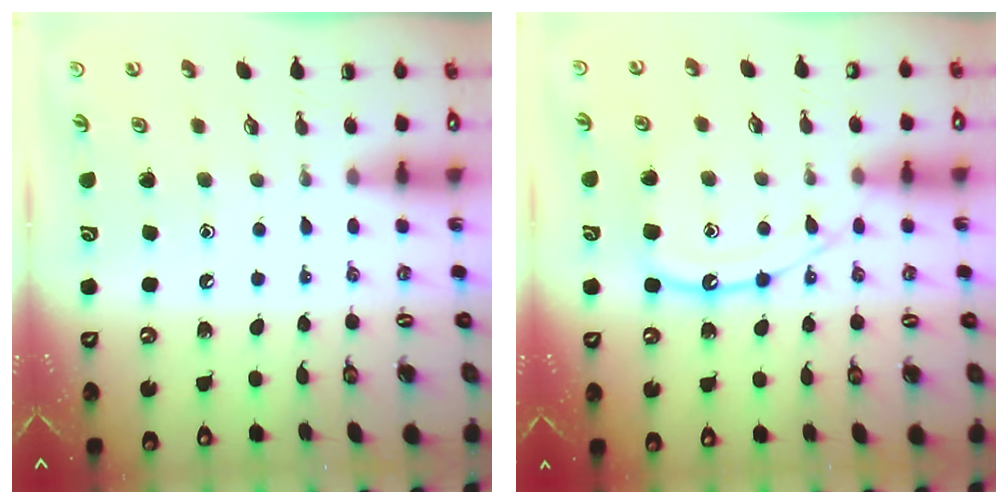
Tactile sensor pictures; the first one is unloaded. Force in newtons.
{"total": 13.4, "press": 13.4, "slide": 1.2}